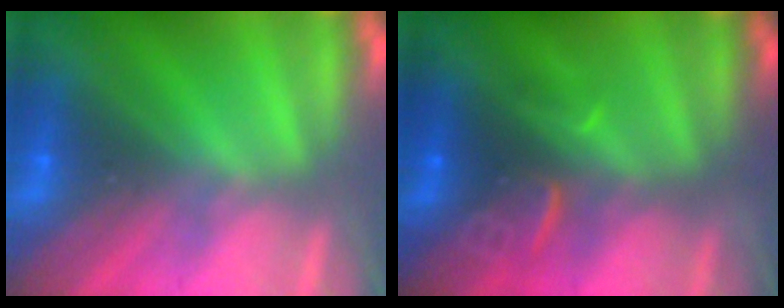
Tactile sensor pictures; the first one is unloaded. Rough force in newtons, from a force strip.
{"total": 3.6}